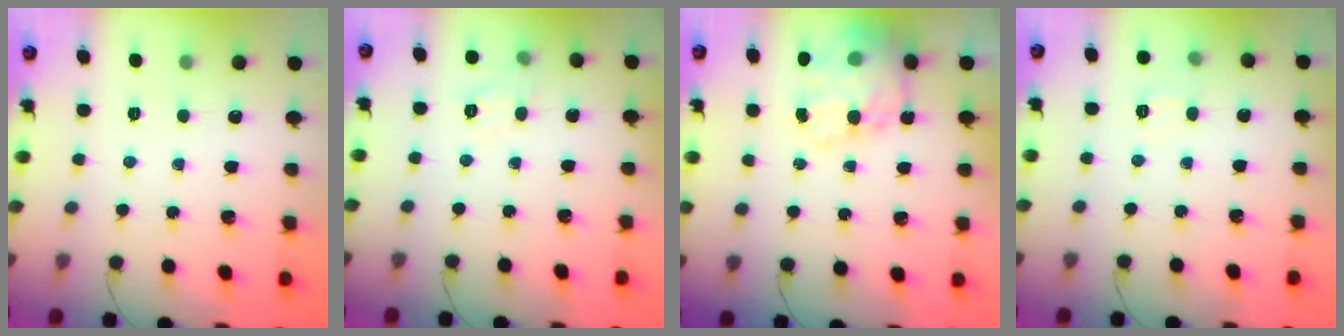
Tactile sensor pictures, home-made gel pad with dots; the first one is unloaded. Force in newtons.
{"total": 4.4, "press": 4.2, "slide": 1.3}
{"total": 18.5, "press": 18.1, "slide": 4.0}
{"total": 5.6, "press": 5.4, "slide": 1.2}